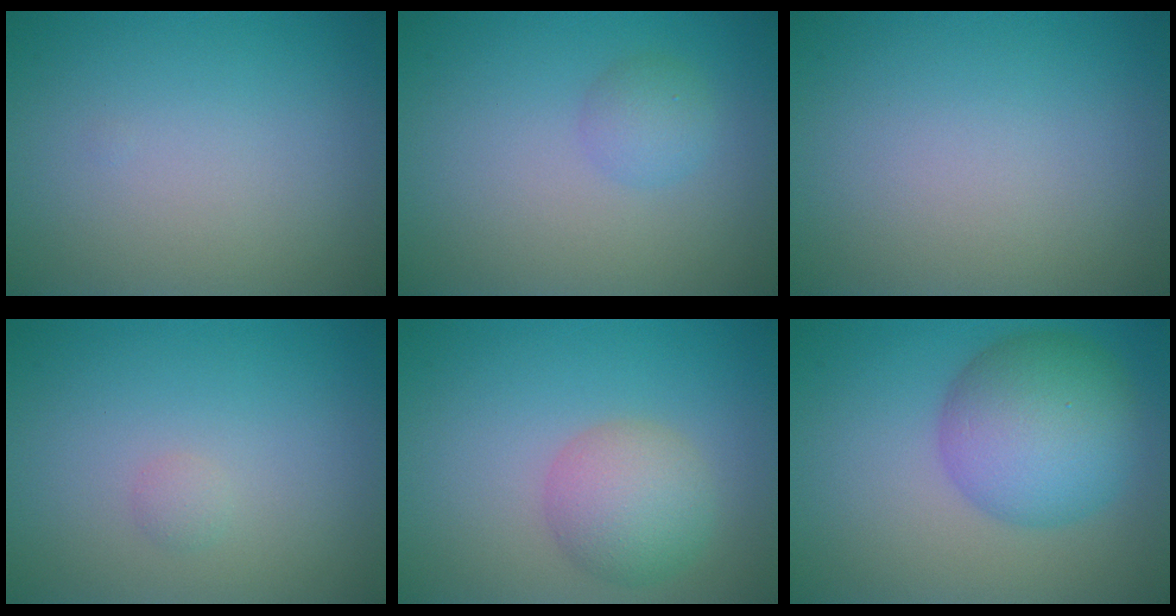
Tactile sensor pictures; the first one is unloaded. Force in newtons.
{"total": 1.7, "press": 1.7, "slide": 0.0}
{"total": 0.0}
{"total": 0.6, "press": 0.6, "slide": 0.1}
{"total": 4.2, "press": 4.2, "slide": 0.1}
{"total": 7.7, "press": 7.7, "slide": 0.3}